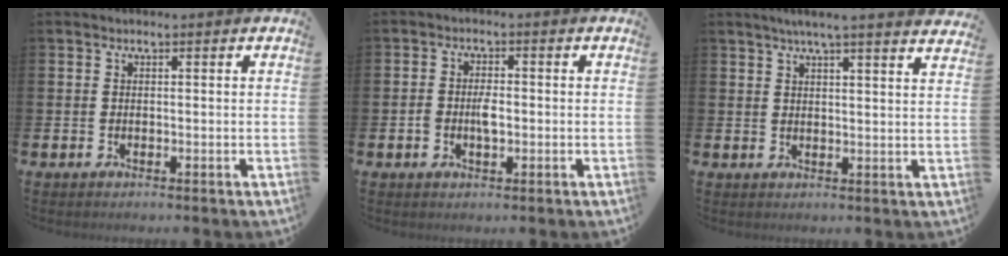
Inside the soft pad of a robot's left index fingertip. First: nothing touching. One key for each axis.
{"total": 3.1, "fx": -0.5, "fy": 1.7, "fz": 2.5, "tx": -0.032, "ty": -0.002, "tz": -0.012}
{"total": 4.4, "fx": 4.1, "fy": -0.6, "fz": 1.5, "tx": -0.039, "ty": -0.015, "tz": 0.072}